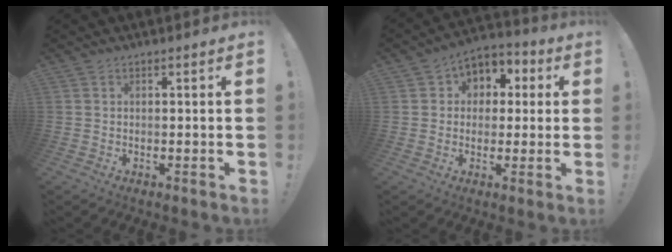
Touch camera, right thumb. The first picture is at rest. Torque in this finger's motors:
{"motor_torque": [0.06, 0.08, 0.04, 0.07, 0.00]}